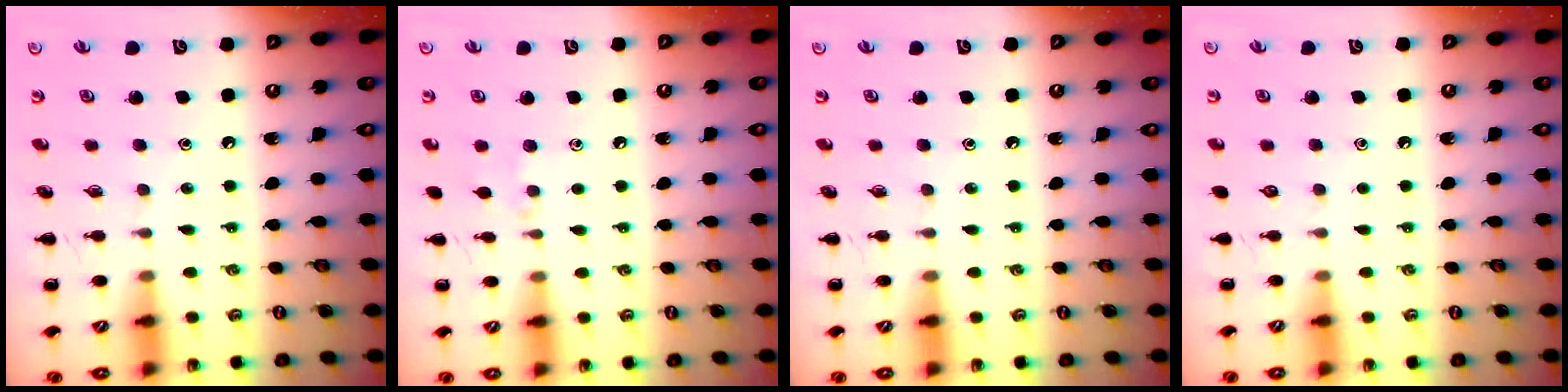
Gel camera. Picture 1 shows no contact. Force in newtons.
{"total": 4.6, "press": 4.3, "slide": 1.6}
{"total": 0.0}
{"total": 0.0}